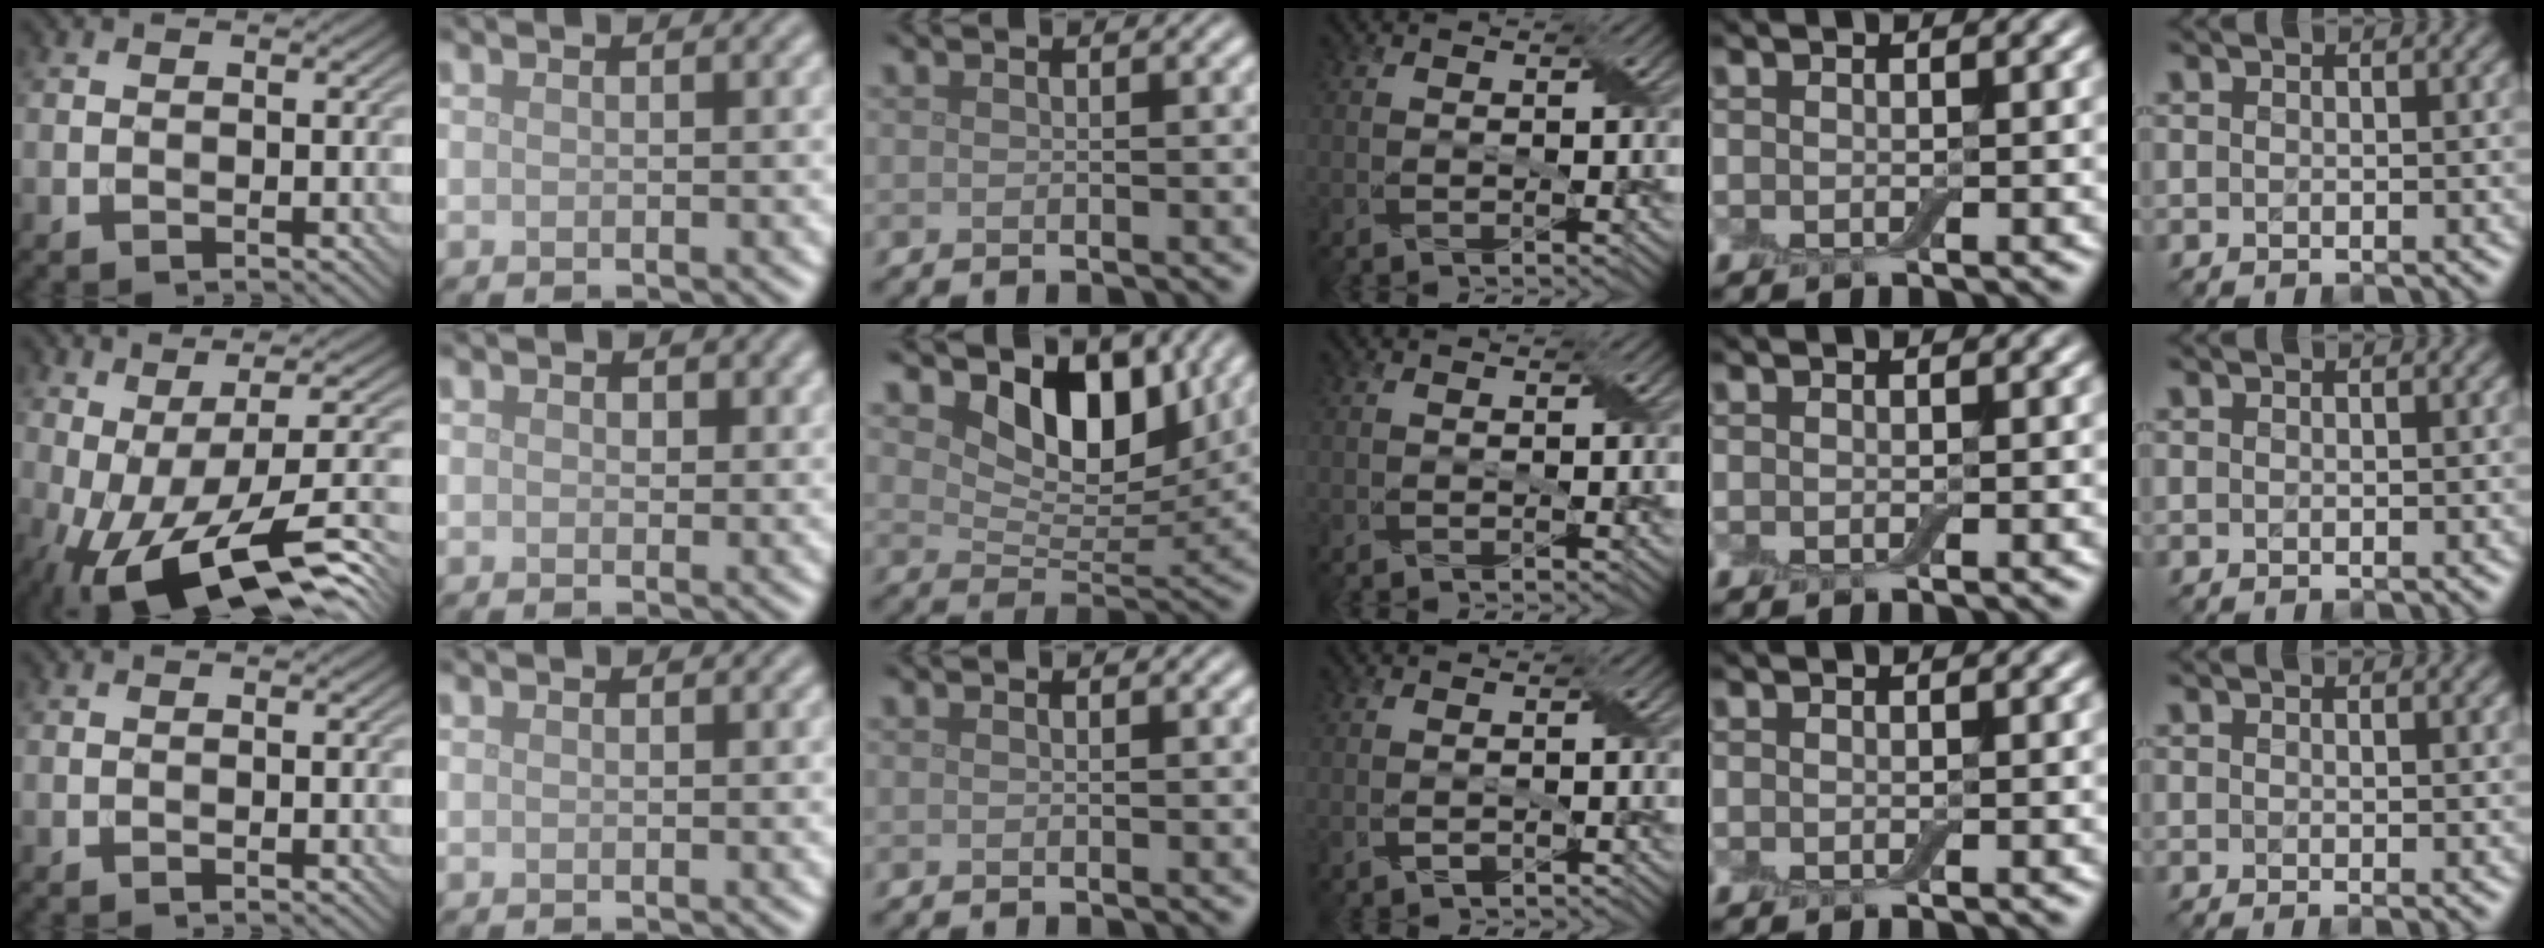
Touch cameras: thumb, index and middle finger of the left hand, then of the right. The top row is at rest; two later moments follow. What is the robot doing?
{"motion": "peel", "object": "aluminum foil"}